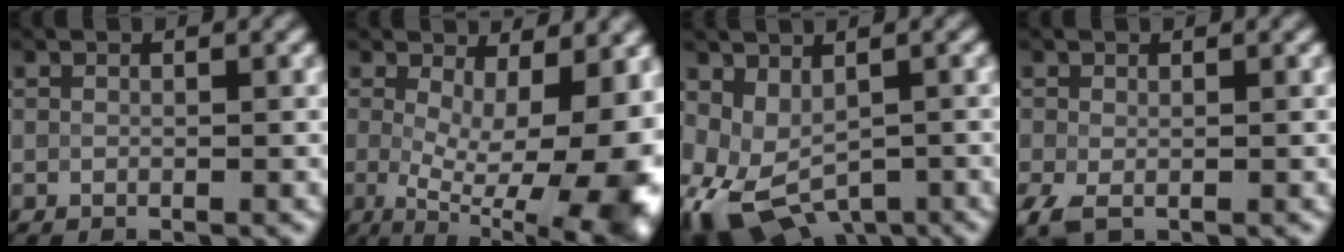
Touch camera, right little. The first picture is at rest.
{"total": 14.0, "force": [-0.7, 5.4, 12.9], "torque": [-0.164, -0.016, 0.005]}
{"total": 7.2, "force": [-2.3, 4.6, 5.1], "torque": [-0.102, -0.021, -0.029]}
{"total": 2.2, "force": [-0.9, 1.2, 1.5], "torque": [-0.043, -0.010, -0.019]}